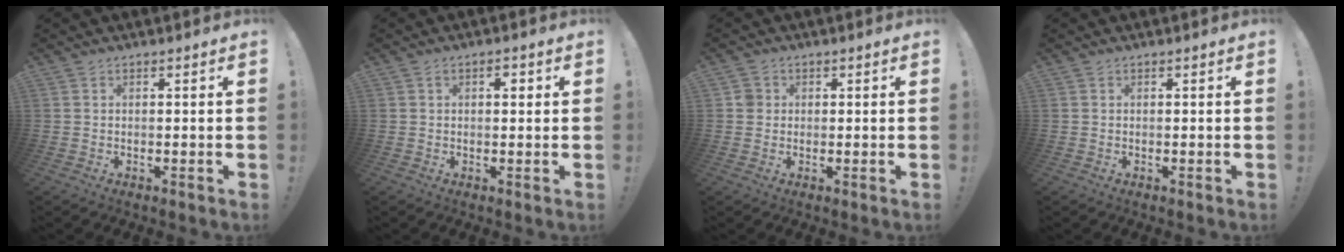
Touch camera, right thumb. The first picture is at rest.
{"total": 2.3, "force": [0.5, 1.2, 1.8], "torque": [-0.019, 0.002, 0.002]}
{"total": 2.8, "force": [0.2, 2.7, 0.8], "torque": [-0.014, 0.008, 0.005]}
{"total": 0.0}